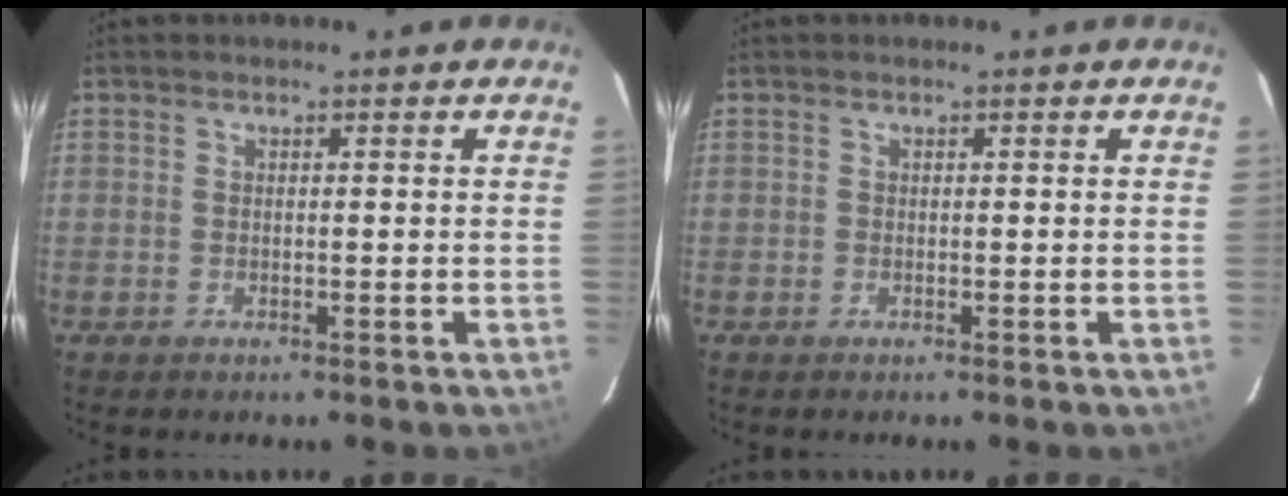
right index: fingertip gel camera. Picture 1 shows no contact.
{"total": 0.0}